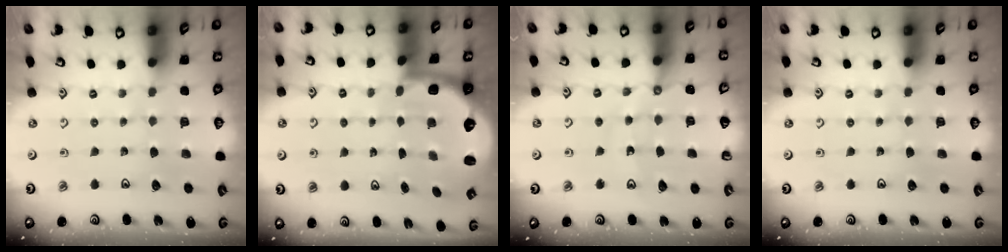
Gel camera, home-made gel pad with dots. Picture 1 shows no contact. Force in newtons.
{"total": 2.1, "press": 2.0, "slide": 0.8}
{"total": 10.2, "press": 10.1, "slide": 1.3}
{"total": 0.0}